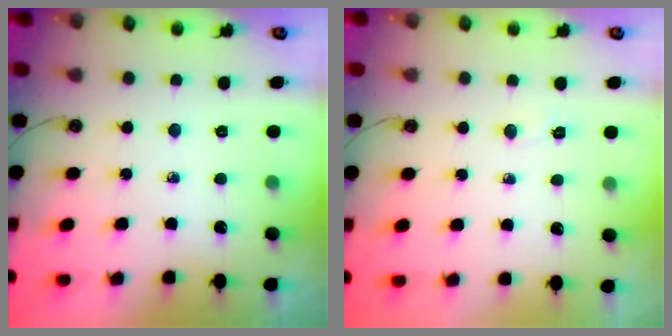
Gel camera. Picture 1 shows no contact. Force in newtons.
{"total": 3.7, "press": 3.4, "slide": 1.3}